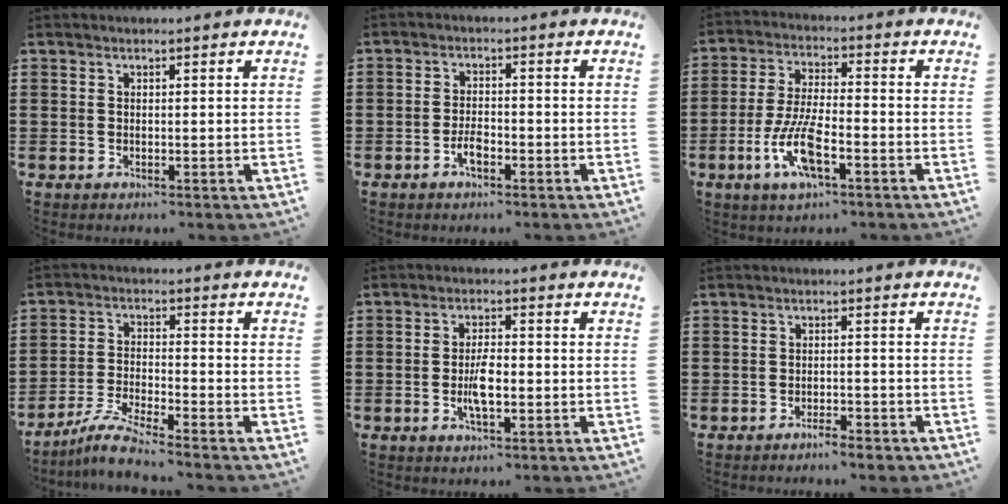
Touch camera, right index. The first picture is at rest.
{"total": 2.9, "force": [-1.5, 1.0, 2.3], "torque": [-0.049, -0.001, -0.030]}
{"total": 9.1, "force": [-3.8, 2.5, 7.9], "torque": [-0.180, -0.017, -0.073]}
{"total": 5.6, "force": [-5.0, -0.2, 2.4], "torque": [-0.068, -0.015, -0.101]}
{"total": 4.6, "force": [-1.0, 1.6, 4.2], "torque": [-0.094, -0.004, -0.024]}
{"total": 2.3, "force": [-2.2, 0.1, 0.8], "torque": [-0.016, 0.001, -0.042]}